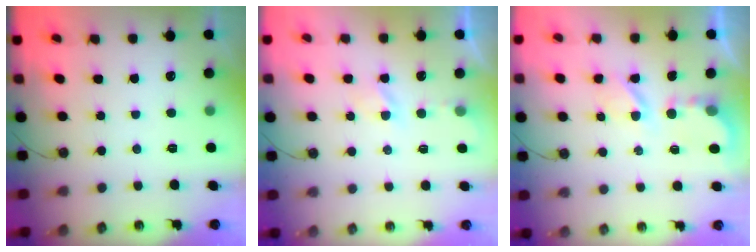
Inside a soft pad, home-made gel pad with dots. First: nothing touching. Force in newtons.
{"total": 2.7, "press": 2.6, "slide": 0.4}
{"total": 5.3, "press": 5.3, "slide": 0.4}